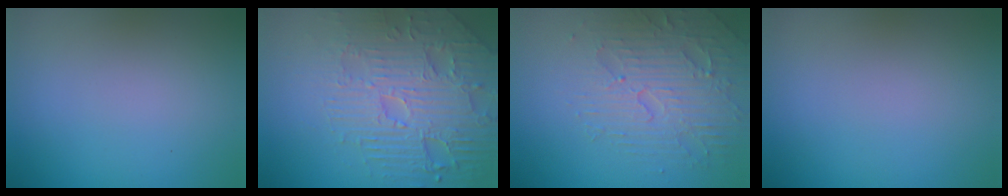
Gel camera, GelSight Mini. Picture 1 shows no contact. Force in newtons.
{"total": 6.3, "press": 5.4, "slide": 3.3}
{"total": 4.4, "press": 3.9, "slide": 2.1}
{"total": 0.0}